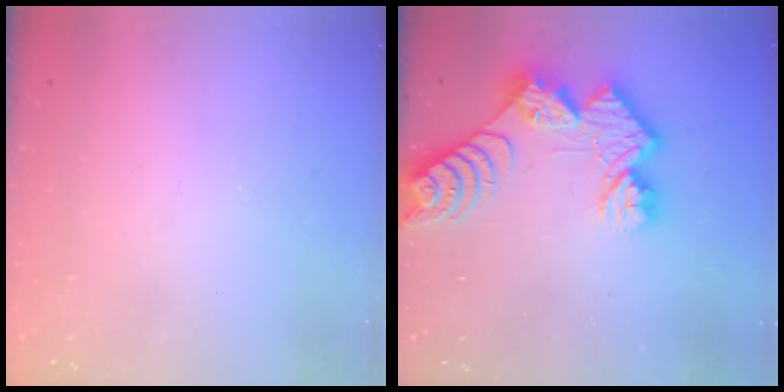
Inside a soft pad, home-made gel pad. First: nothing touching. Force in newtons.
{"total": 11.5, "press": 11.4, "slide": 1.0}